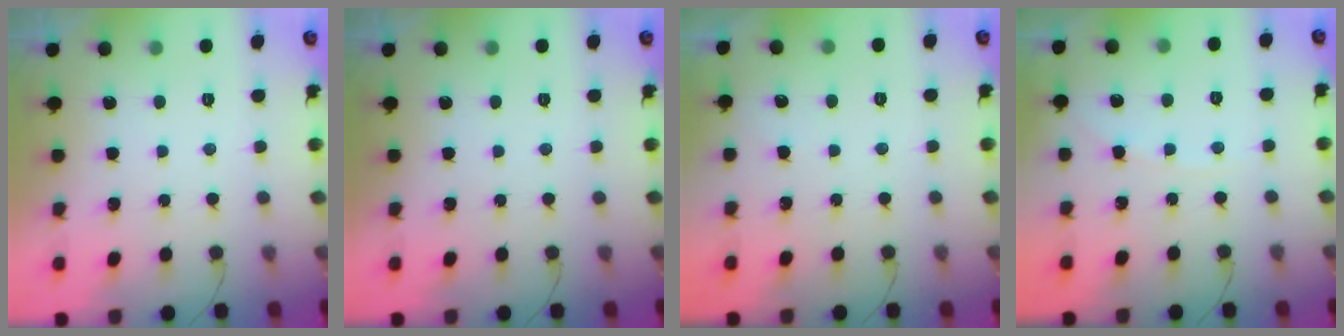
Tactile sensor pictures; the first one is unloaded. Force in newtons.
{"total": 0.0}
{"total": 1.7, "press": 1.7, "slide": 0.3}
{"total": 2.1, "press": 2.1, "slide": 0.3}